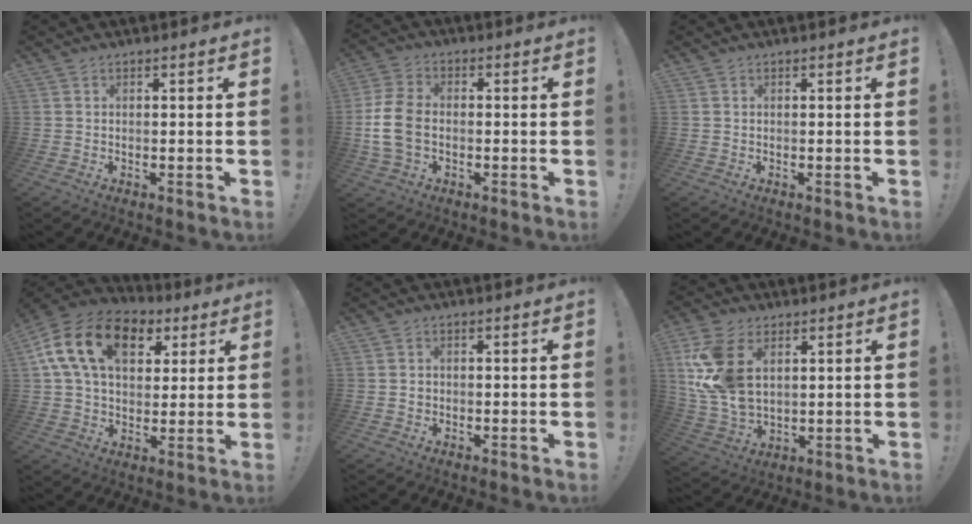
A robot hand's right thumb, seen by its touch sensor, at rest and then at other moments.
{"total": 11.0, "force": [-1.7, 7.8, 7.7], "torque": [-0.160, 0.014, -0.025]}
{"total": 0.0}
{"total": 18.9, "force": [6.9, 12.4, 12.5], "torque": [-0.211, -0.012, 0.126]}
{"total": 1.0, "force": [-0.4, 0.9, 0.2], "torque": [-0.003, 0.002, -0.006]}
{"total": 16.5, "force": [5.1, 10.6, 11.5], "torque": [-0.229, -0.021, 0.096]}